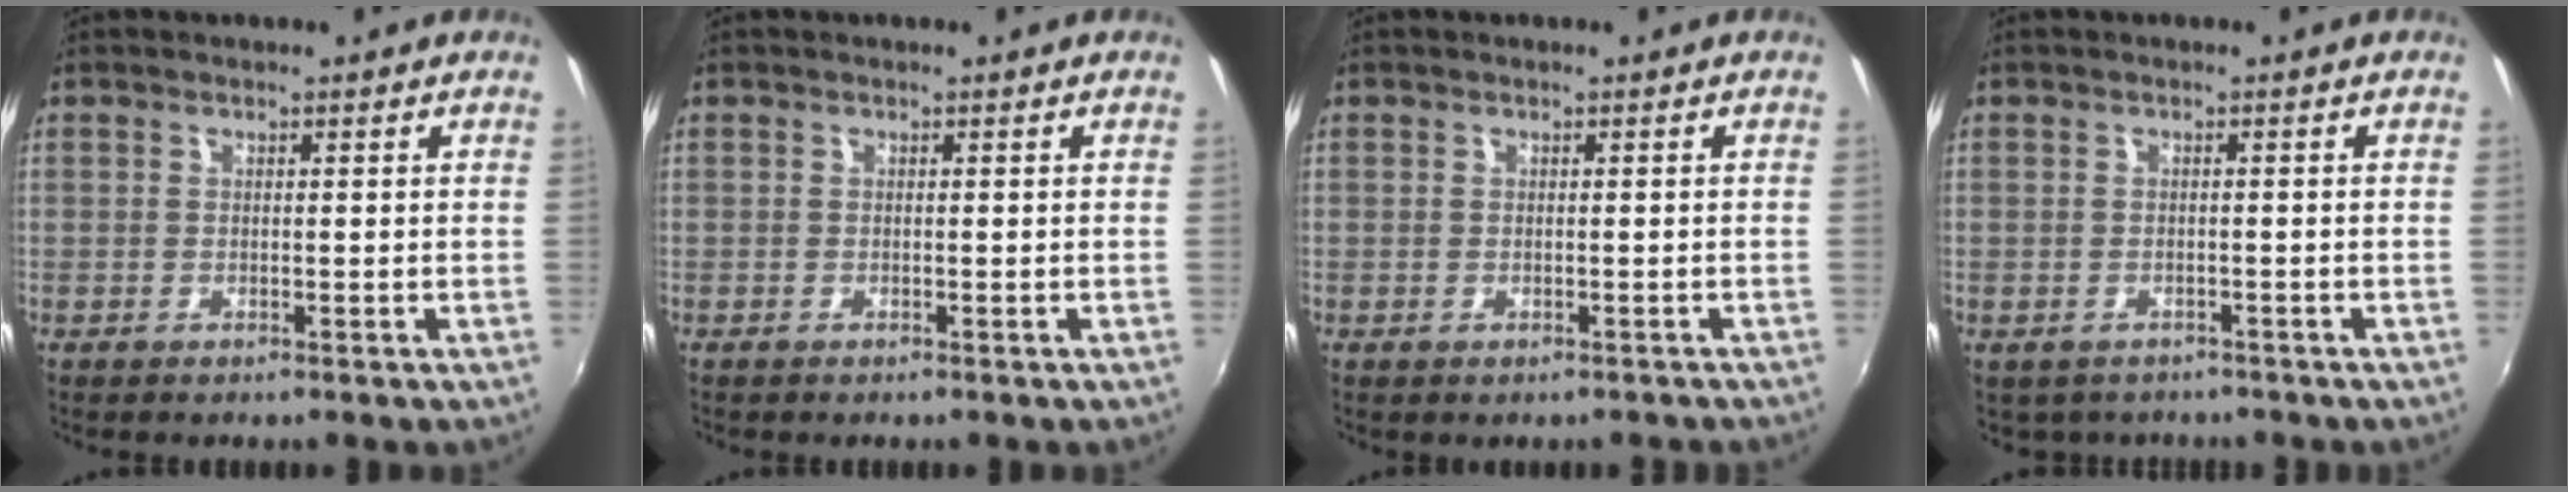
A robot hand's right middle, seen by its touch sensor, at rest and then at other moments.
{"total": 0.0}
{"total": 1.1, "force": [-0.8, 0.6, 0.5], "torque": [-0.009, -0.002, -0.009]}
{"total": 3.3, "force": [-2.5, 2.0, 0.7], "torque": [-0.020, -0.013, -0.032]}